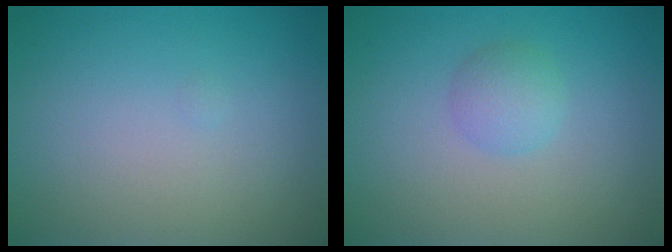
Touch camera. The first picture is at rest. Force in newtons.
{"total": 1.9, "press": 1.9, "slide": 0.1}